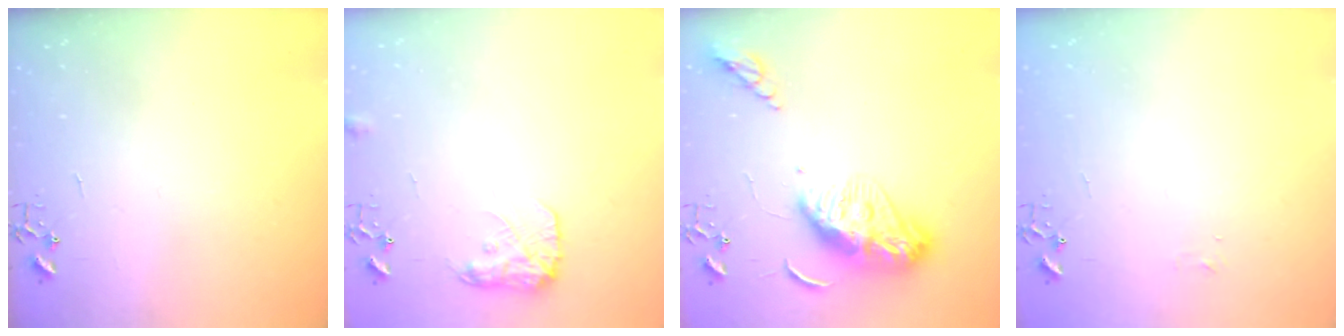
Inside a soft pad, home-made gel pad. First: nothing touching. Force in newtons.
{"total": 10.9, "press": 10.9, "slide": 0.5}
{"total": 12.1, "press": 12.1, "slide": 0.6}
{"total": 4.0, "press": 4.0, "slide": 0.5}